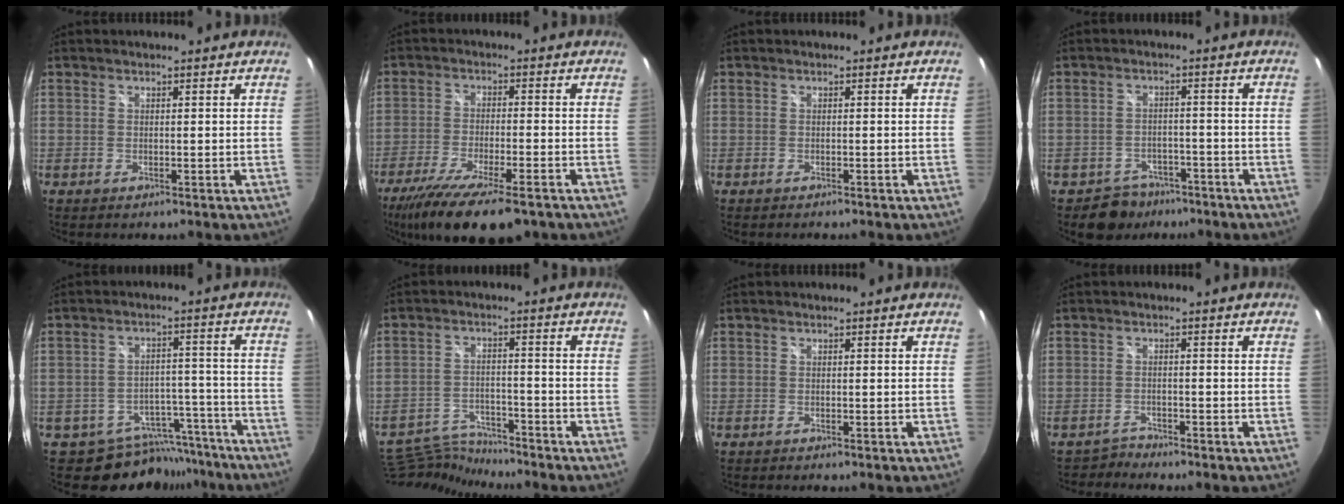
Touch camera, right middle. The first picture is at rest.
{"total": 16.0, "force": [-11.8, 3.6, 10.2], "torque": [-0.205, -0.056, -0.196]}
{"total": 0.7, "force": [-0.7, 0.2, 0.2], "torque": [-0.004, -0.005, -0.012]}
{"total": 6.1, "force": [-4.6, 4.1, 0.2], "torque": [-0.015, 0.019, -0.066]}
{"total": 11.3, "force": [-9.7, 5.7, 1.3], "torque": [-0.019, 0.035, -0.122]}
{"total": 8.7, "force": [-8.5, 1.4, 0.9], "torque": [-0.037, 0.001, -0.149]}
{"total": 0.0}
{"total": 2.0, "force": [-1.8, 0.4, -0.7], "torque": [0.010, 0.004, -0.035]}